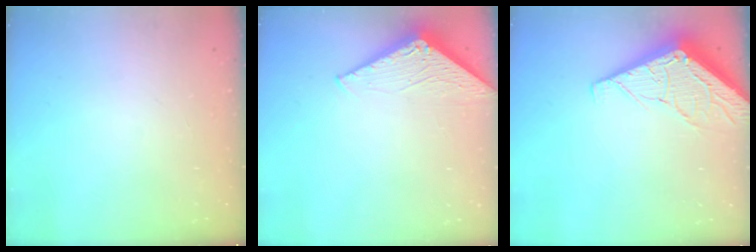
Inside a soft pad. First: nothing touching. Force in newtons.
{"total": 3.2, "press": 3.2, "slide": 0.2}
{"total": 6.2, "press": 6.2, "slide": 0.6}